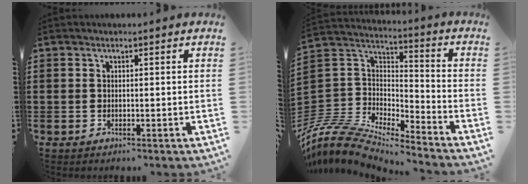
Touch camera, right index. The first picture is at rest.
{"total": 8.5, "force": [-8.1, 1.9, 1.8], "torque": [-0.070, -0.007, -0.172]}